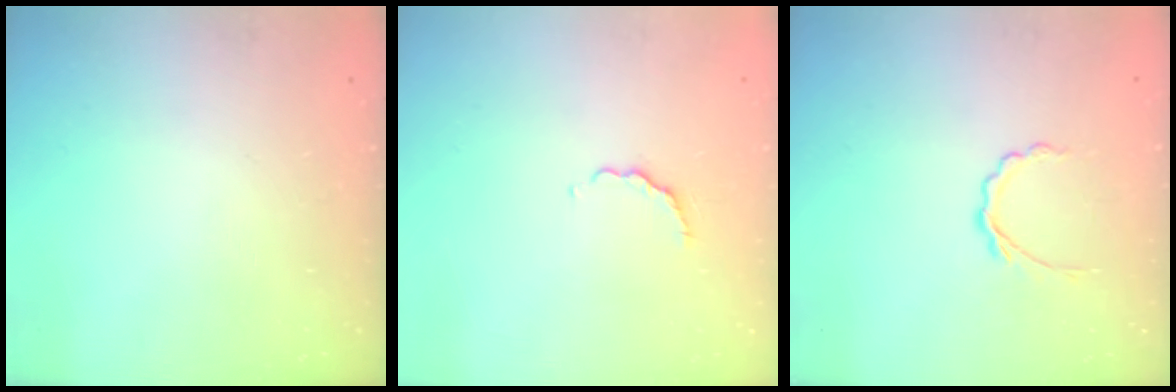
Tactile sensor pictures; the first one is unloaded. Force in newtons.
{"total": 3.4, "press": 3.3, "slide": 0.6}
{"total": 3.9, "press": 3.7, "slide": 1.2}